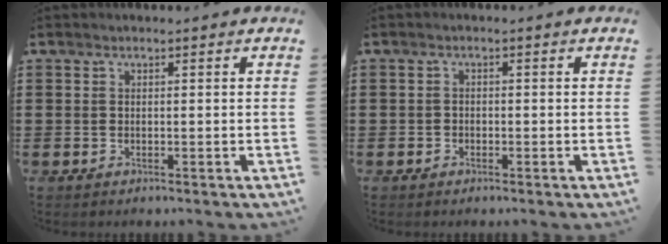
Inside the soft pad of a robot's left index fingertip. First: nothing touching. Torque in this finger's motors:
{"motor_torque": [-0.68, 0.98, -0.01, -0.01]}